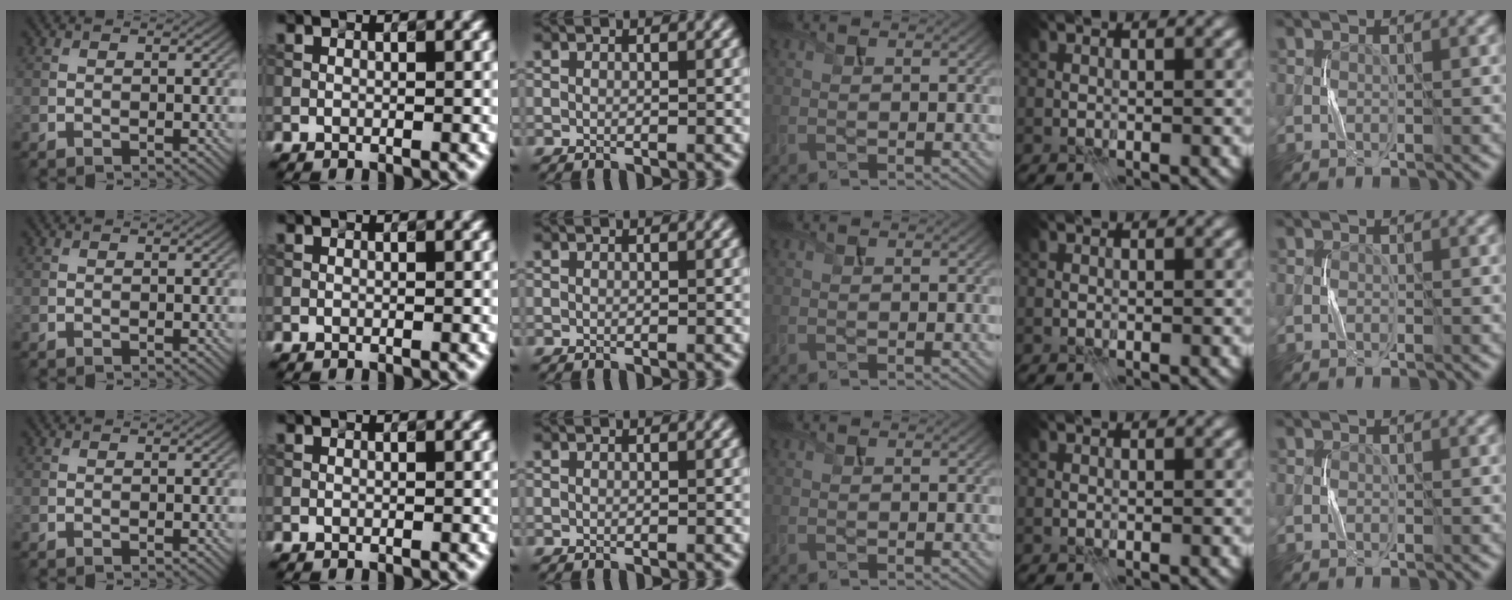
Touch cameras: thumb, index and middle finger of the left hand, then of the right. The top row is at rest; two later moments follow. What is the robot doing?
{"motion": "press", "object": "gel pad"}